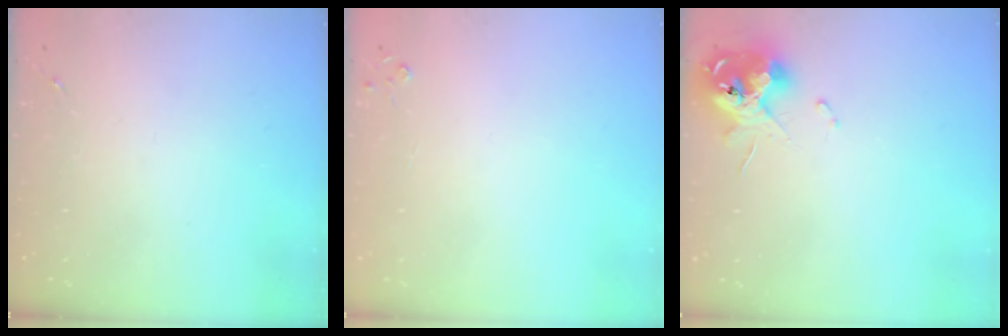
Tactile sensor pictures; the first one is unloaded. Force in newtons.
{"total": 2.8, "press": 2.8, "slide": 0.3}
{"total": 12.4, "press": 12.2, "slide": 1.6}